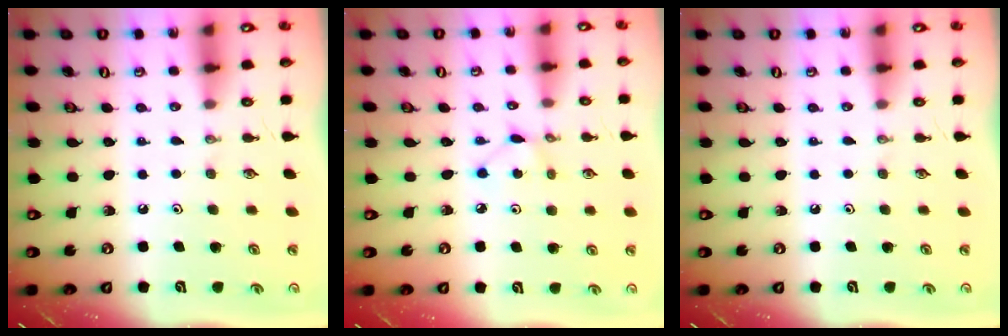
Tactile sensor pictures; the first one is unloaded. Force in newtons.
{"total": 2.9, "press": 2.9, "slide": 0.3}
{"total": 0.0}